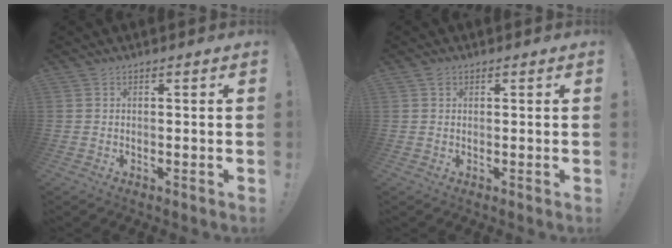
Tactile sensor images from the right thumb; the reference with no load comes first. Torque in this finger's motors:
{"motor_torque": [-0.23, 0.44, 0.43, 0.01, 0.00]}